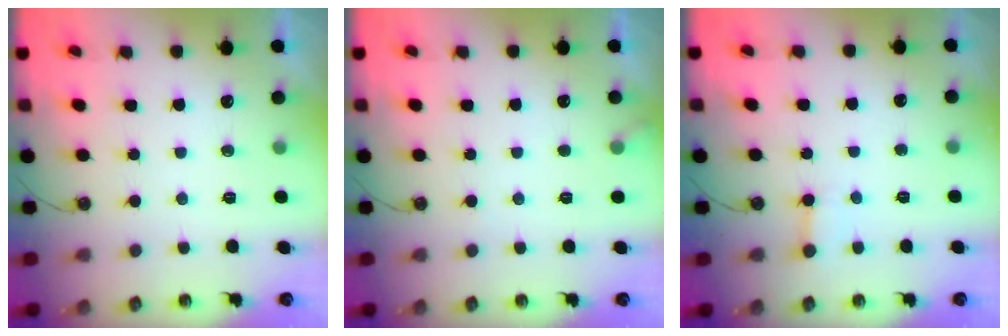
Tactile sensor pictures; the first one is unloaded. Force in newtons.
{"total": 4.5, "press": 4.4, "slide": 0.4}
{"total": 2.5, "press": 2.5, "slide": 0.4}